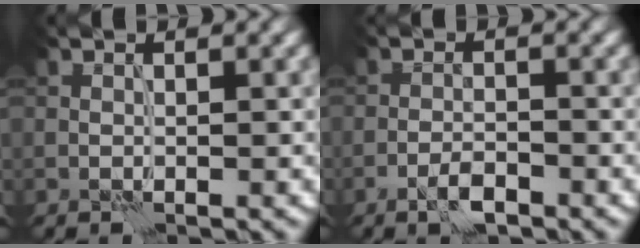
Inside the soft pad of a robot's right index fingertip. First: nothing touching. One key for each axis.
{"total": 2.3, "fx": -1.5, "fy": 0.7, "fz": 1.5, "tx": -0.028, "ty": 0.003, "tz": -0.032}